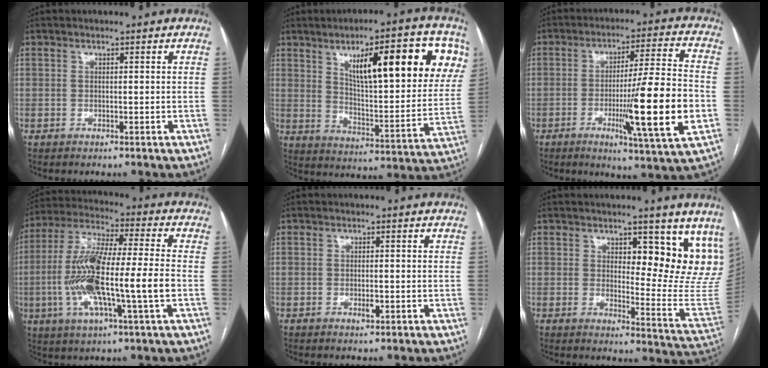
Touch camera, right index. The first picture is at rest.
{"total": 22.9, "force": [9.8, 5.5, 19.9], "torque": [-0.280, 0.018, 0.146]}
{"total": 16.7, "force": [-4.0, -0.3, 16.2], "torque": [-0.255, -0.019, -0.065]}
{"total": 16.9, "force": [-3.0, 1.5, 16.6], "torque": [-0.333, 0.000, -0.057]}
{"total": 1.3, "force": [-0.4, 0.5, 1.2], "torque": [-0.022, -0.001, -0.005]}
{"total": 13.1, "force": [8.9, 4.1, 8.7], "torque": [-0.081, -0.036, 0.095]}